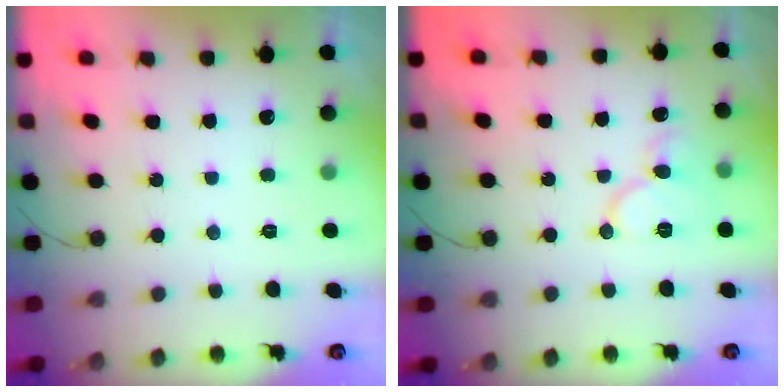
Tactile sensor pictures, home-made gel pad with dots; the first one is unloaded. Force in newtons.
{"total": 10.0, "press": 9.9, "slide": 1.2}